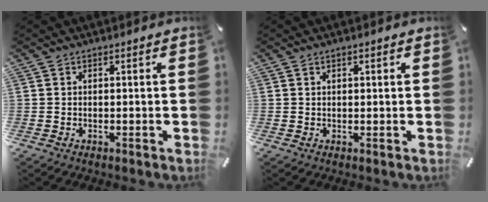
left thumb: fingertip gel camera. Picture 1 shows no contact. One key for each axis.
{"total": 1.0, "fx": 0.4, "fy": 0.5, "fz": 0.8, "tx": -0.016, "ty": 0.004, "tz": 0.006}